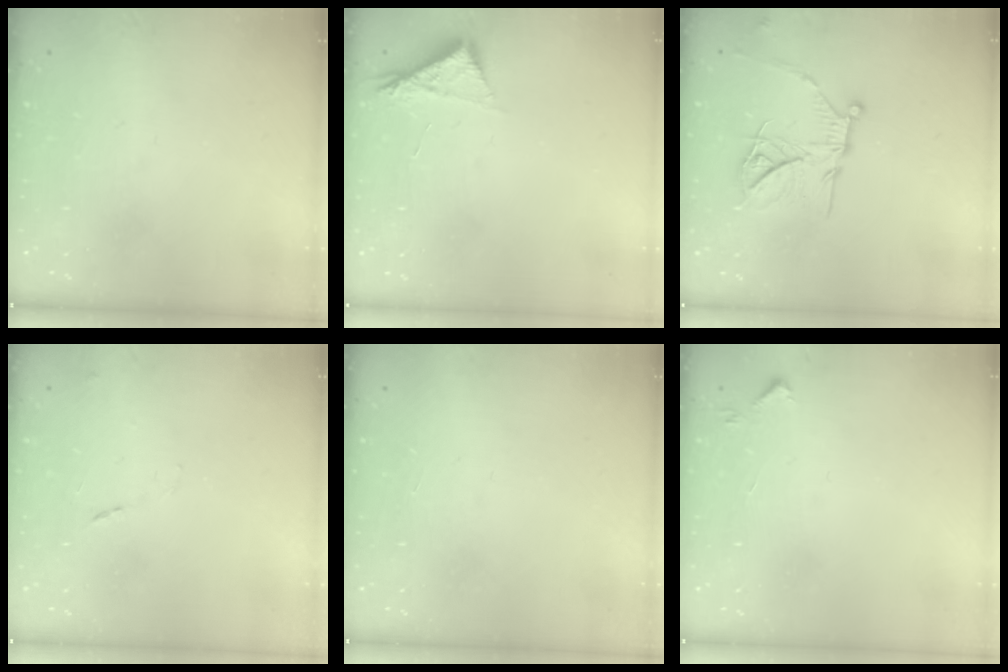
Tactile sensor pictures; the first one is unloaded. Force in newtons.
{"total": 5.0, "press": 5.0, "slide": 0.8}
{"total": 17.1, "press": 17.0, "slide": 1.5}
{"total": 7.6, "press": 7.6, "slide": 0.9}
{"total": 1.7, "press": 1.7, "slide": 0.1}
{"total": 3.8, "press": 3.7, "slide": 0.6}